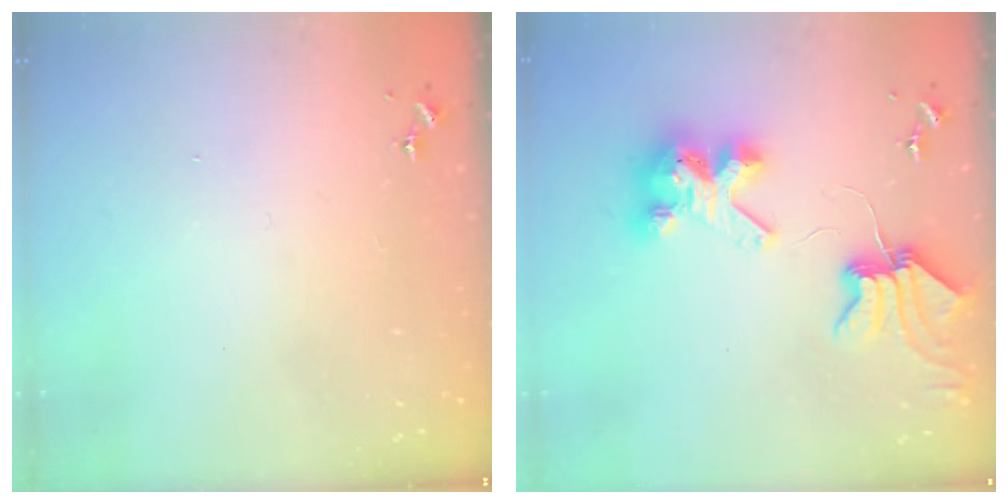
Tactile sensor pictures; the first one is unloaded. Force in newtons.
{"total": 9.8, "press": 9.7, "slide": 1.3}